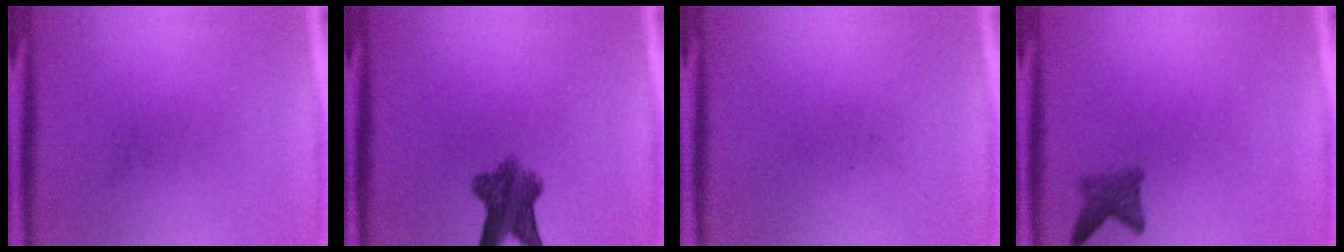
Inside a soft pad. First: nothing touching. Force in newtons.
{"total": 7.0}
{"total": 0.0}
{"total": 2.5}